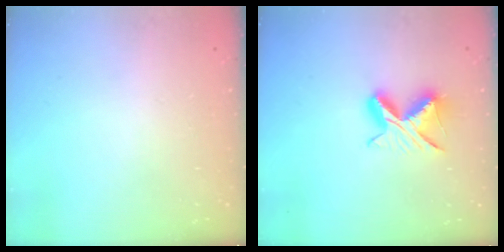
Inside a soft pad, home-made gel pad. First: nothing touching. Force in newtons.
{"total": 8.6, "press": 8.5, "slide": 1.3}